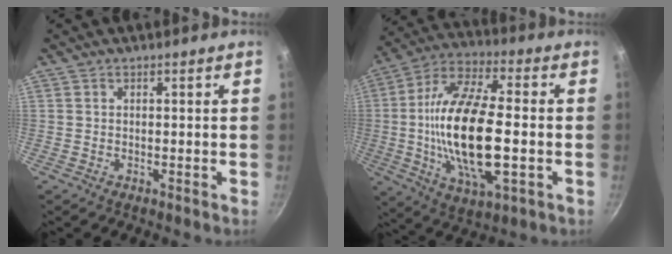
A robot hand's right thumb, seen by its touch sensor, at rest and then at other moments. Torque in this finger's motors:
{"motor_torque": [0.63, 3.41, 2.78, 0.01, 0.65]}